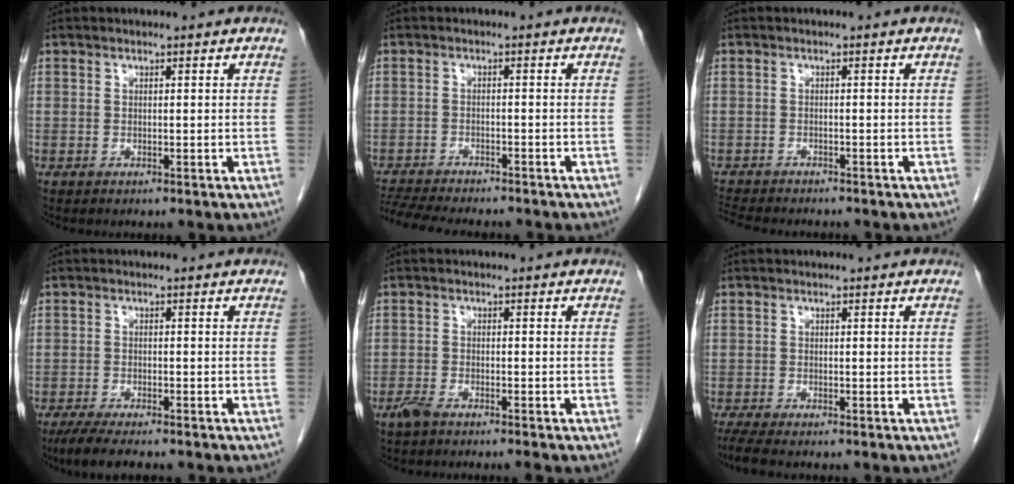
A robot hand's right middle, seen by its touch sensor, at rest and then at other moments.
{"total": 12.9, "force": [-11.5, 2.3, 5.3], "torque": [-0.099, -0.011, -0.163]}
{"total": 7.7, "force": [-6.9, 1.6, 2.8], "torque": [-0.045, -0.007, -0.104]}
{"total": 5.7, "force": [-4.6, 0.9, 3.3], "torque": [-0.057, -0.013, -0.075]}
{"total": 2.7, "force": [-2.3, 0.2, 1.5], "torque": [-0.032, -0.005, -0.043]}
{"total": 3.2, "force": [-2.6, 0.2, 1.8], "torque": [-0.038, -0.010, -0.044]}